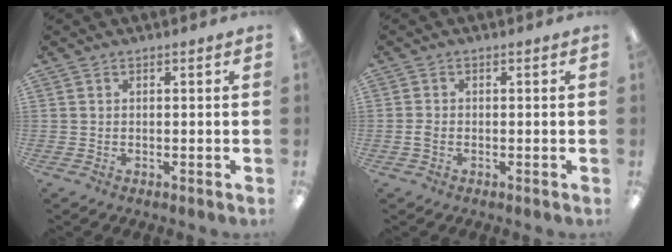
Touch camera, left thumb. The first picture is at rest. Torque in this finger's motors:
{"motor_torque": [-0.28, -0.06, 0.02, -0.07, 0.02]}